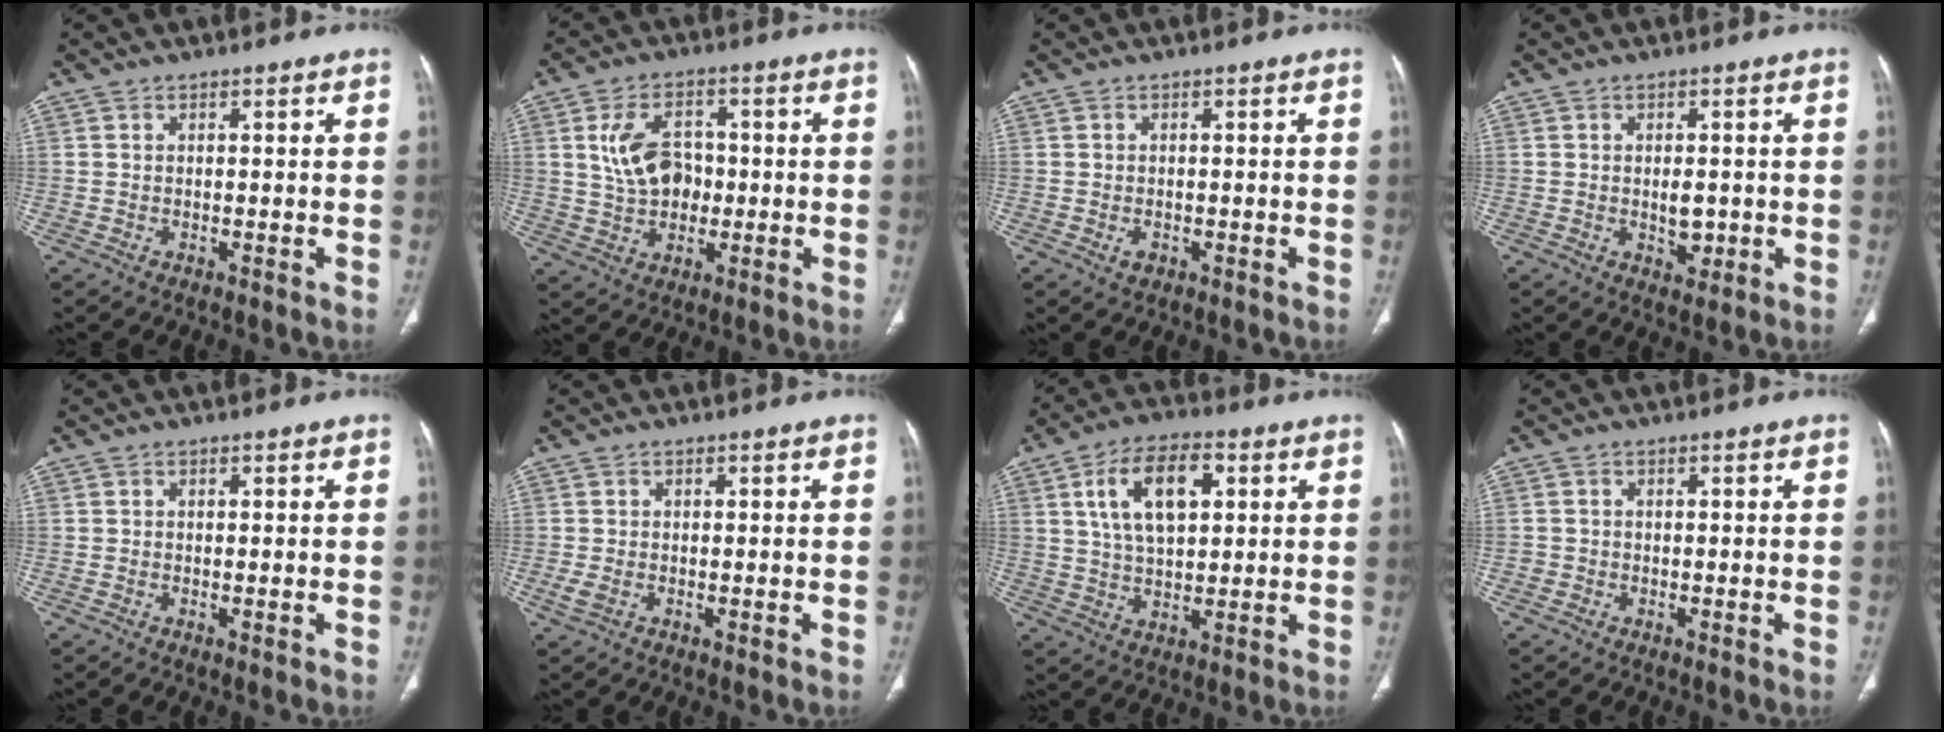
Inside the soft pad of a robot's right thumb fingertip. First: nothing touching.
{"total": 9.7, "force": [0.7, 6.8, 6.8], "torque": [-0.104, 0.009, 0.017]}
{"total": 1.7, "force": [-0.6, 1.2, 1.0], "torque": [-0.012, 0.003, -0.004]}
{"total": 3.7, "force": [-0.3, 2.2, 2.9], "torque": [-0.034, -0.002, 0.002]}
{"total": 0.0}
{"total": 1.8, "force": [-0.3, 1.1, 1.4], "torque": [-0.038, -0.002, -0.003]}
{"total": 12.6, "force": [3.9, 6.7, 9.9], "torque": [-0.165, 0.002, 0.070]}
{"total": 1.0, "force": [-0.3, 0.9, 0.1], "torque": [0.004, 0.006, -0.007]}